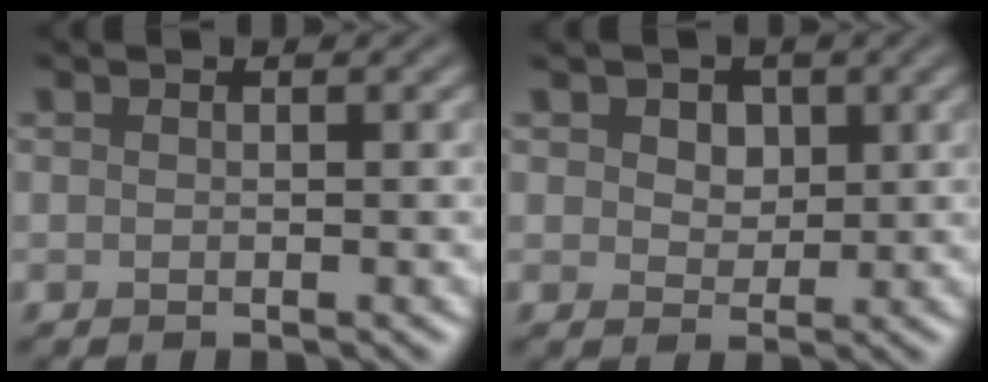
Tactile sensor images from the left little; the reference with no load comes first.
{"total": 3.7, "force": [1.7, 2.5, 2.0], "torque": [-0.044, 0.009, 0.016]}